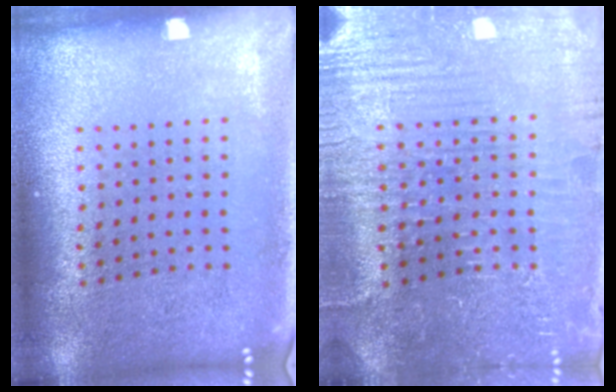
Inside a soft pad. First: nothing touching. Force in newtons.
{"total": 4.2, "press": 4.0, "slide": 1.0}